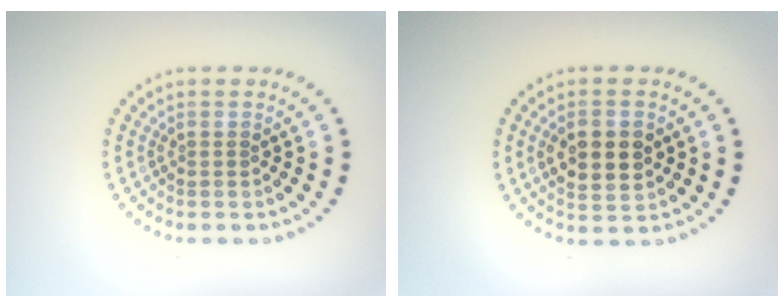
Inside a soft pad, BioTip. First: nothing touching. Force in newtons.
{"total": 4.3, "press": 4.3, "slide": 0.3}